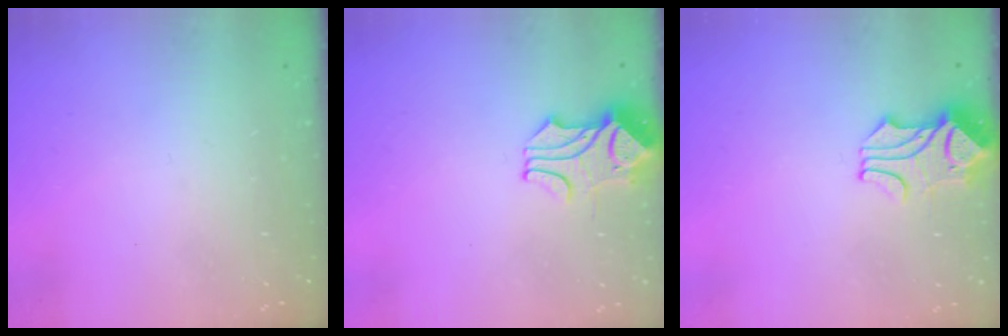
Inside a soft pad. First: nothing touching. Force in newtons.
{"total": 1.8, "press": 1.4, "slide": 1.1}
{"total": 1.7, "press": 1.4, "slide": 1.0}